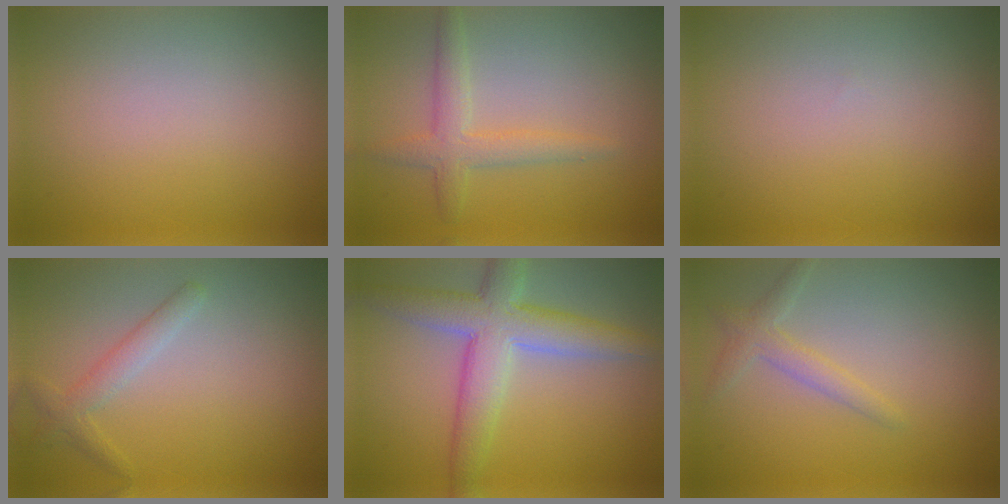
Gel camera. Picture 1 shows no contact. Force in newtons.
{"total": 2.8, "press": 2.8, "slide": 0.1}
{"total": 0.0}
{"total": 2.0, "press": 2.0, "slide": 0.1}
{"total": 6.6, "press": 6.5, "slide": 0.5}
{"total": 1.9, "press": 1.9, "slide": 0.1}